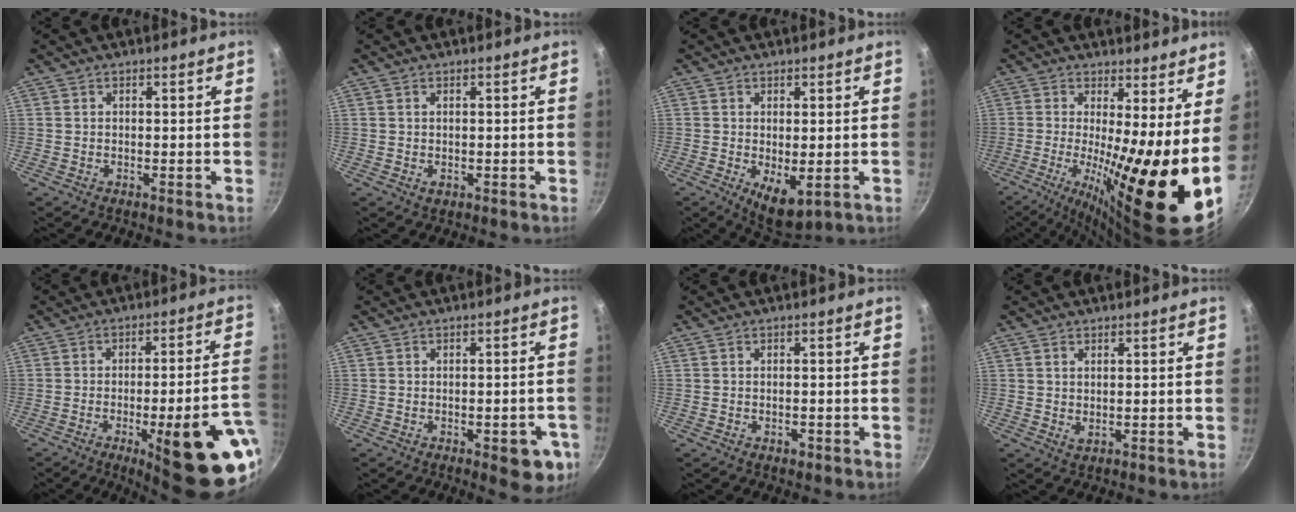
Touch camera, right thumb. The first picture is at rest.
{"total": 1.0, "force": [-0.2, 0.7, 0.7], "torque": [-0.010, 0.000, 0.001]}
{"total": 6.7, "force": [-1.2, 3.1, 5.9], "torque": [-0.077, -0.013, -0.004]}
{"total": 17.7, "force": [-0.4, 3.5, 17.4], "torque": [-0.272, -0.032, -0.010]}
{"total": 22.0, "force": [-8.4, 5.1, 19.7], "torque": [-0.219, 0.025, -0.106]}
{"total": 7.7, "force": [-2.9, 3.3, 6.3], "torque": [-0.048, 0.012, -0.031]}
{"total": 1.5, "force": [-0.7, 0.9, 1.0], "torque": [-0.015, 0.004, -0.009]}
{"total": 1.4, "force": [0.6, 0.8, 1.0], "torque": [-0.017, -0.007, 0.012]}